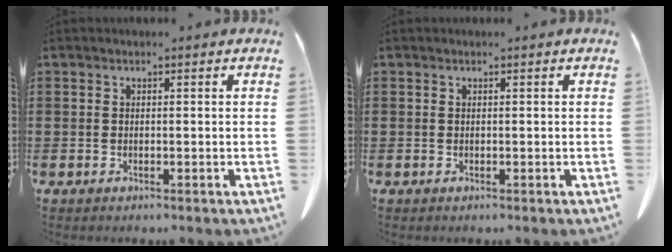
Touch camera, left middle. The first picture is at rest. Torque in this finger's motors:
{"motor_torque": [0.00, 0.00, 0.00, 0.01]}